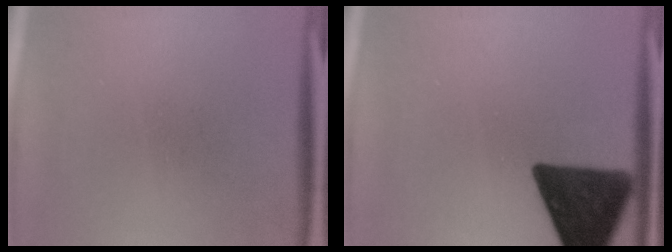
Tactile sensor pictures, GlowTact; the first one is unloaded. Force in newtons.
{"total": 15.3}